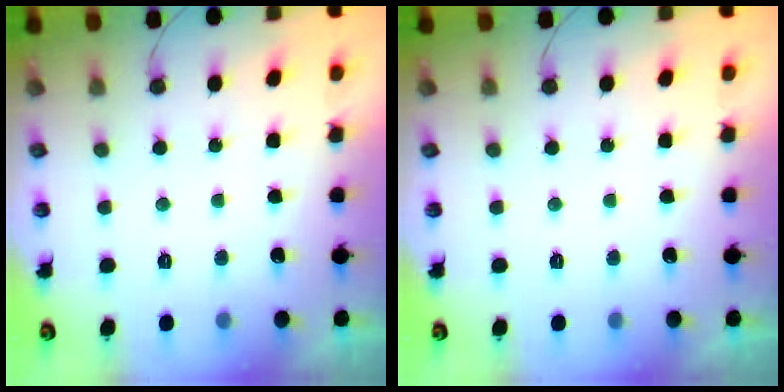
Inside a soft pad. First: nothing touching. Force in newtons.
{"total": 0.0}